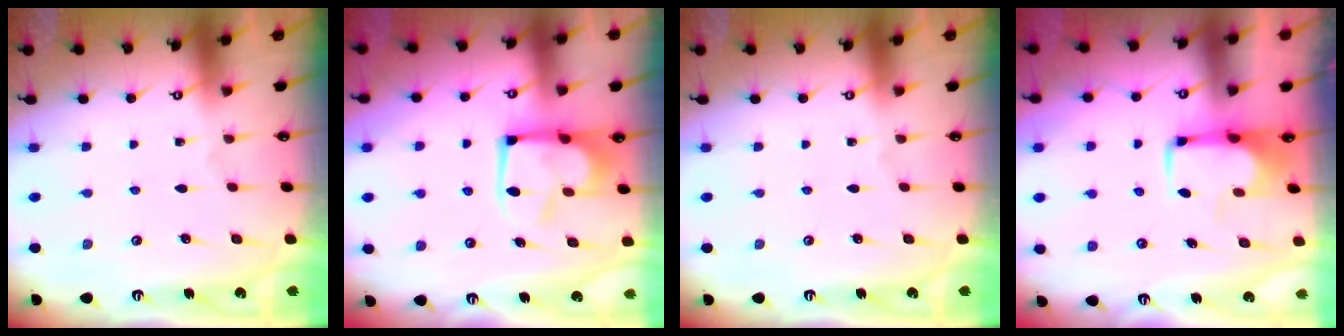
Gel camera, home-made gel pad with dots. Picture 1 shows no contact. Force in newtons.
{"total": 4.8, "press": 4.7, "slide": 0.9}
{"total": 0.0}
{"total": 1.7, "press": 1.6, "slide": 0.5}